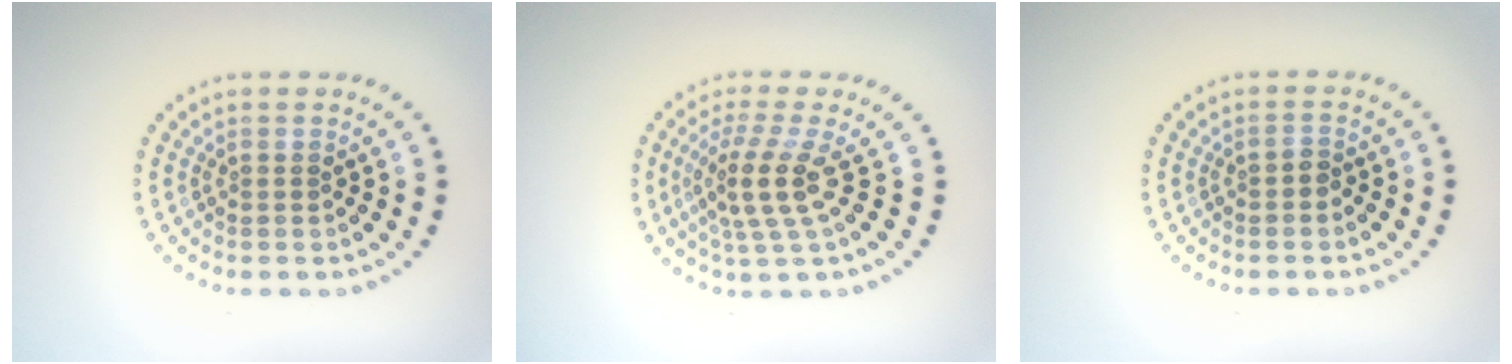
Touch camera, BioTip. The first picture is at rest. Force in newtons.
{"total": 3.8, "press": 2.7, "slide": 2.7}
{"total": 0.8, "press": 0.7, "slide": 0.4}